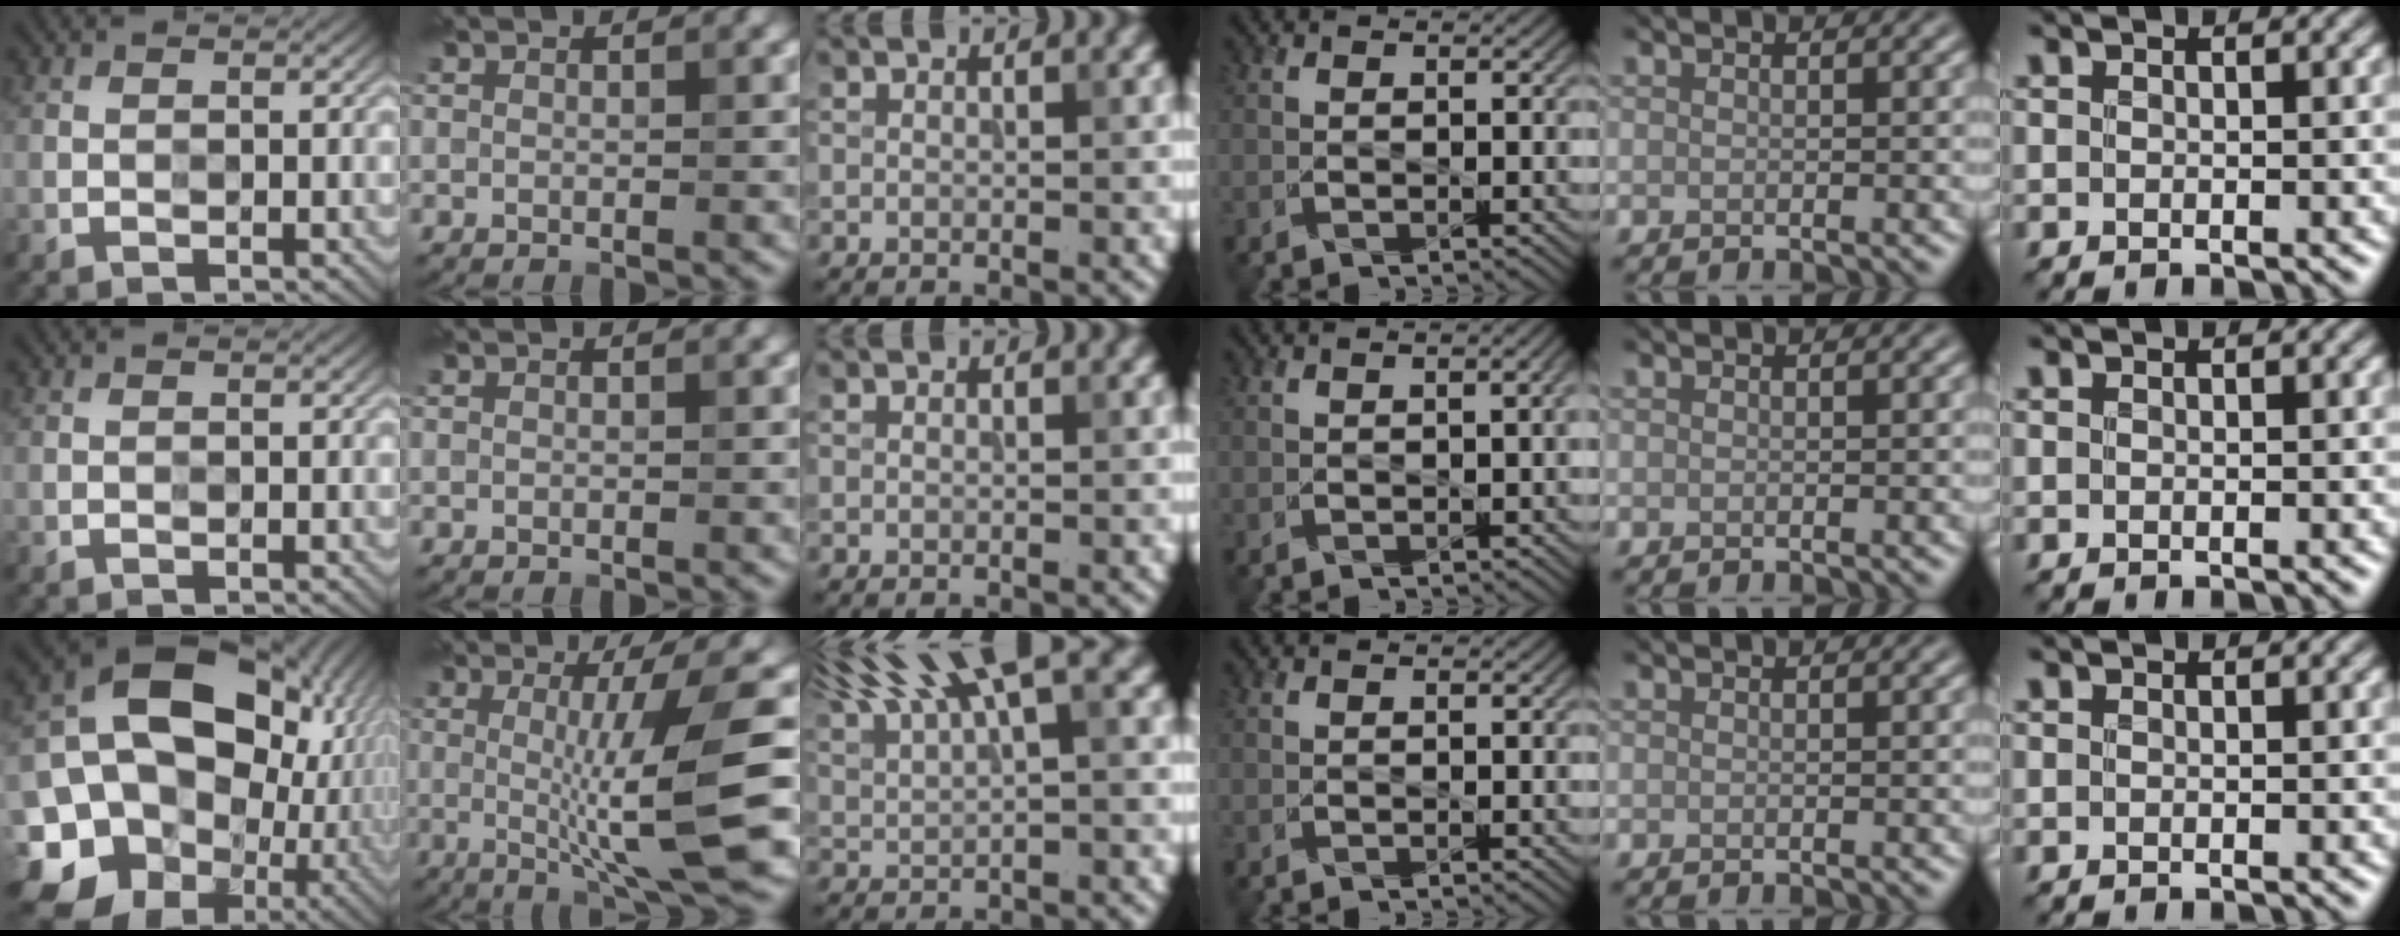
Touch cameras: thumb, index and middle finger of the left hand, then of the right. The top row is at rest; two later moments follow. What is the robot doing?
{"motion": "wipe", "object": "measuring cup"}